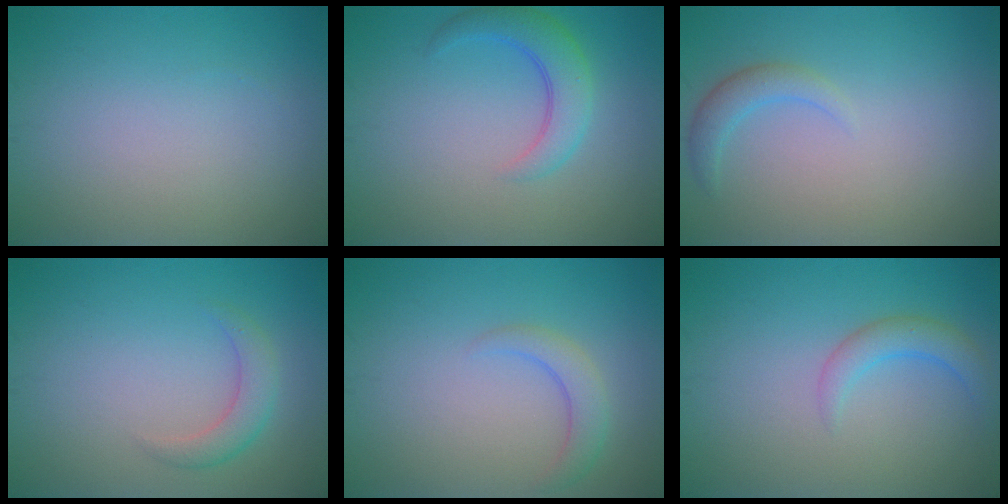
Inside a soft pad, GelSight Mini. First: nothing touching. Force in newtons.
{"total": 3.7, "press": 3.7, "slide": 0.2}
{"total": 1.9, "press": 1.9, "slide": 0.2}
{"total": 2.3, "press": 2.3, "slide": 0.1}
{"total": 2.2, "press": 2.2, "slide": 0.3}
{"total": 2.3, "press": 2.3, "slide": 0.2}